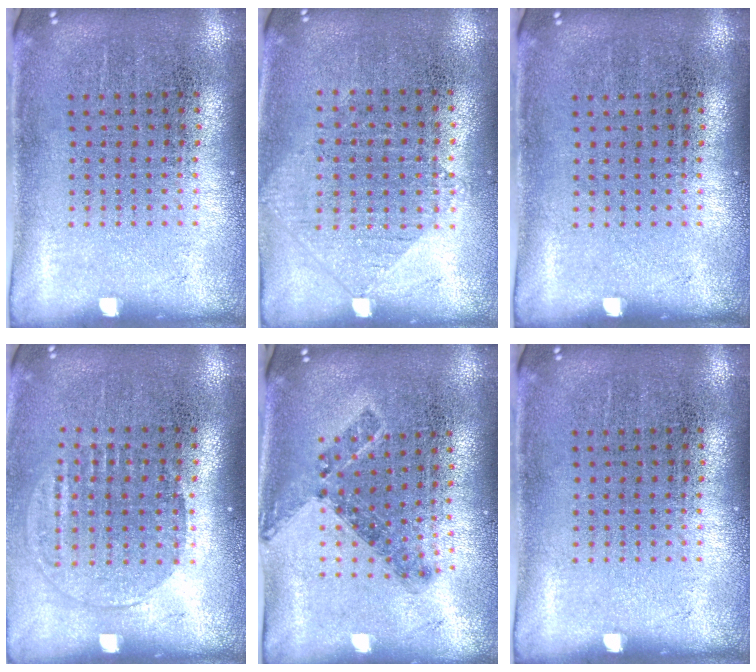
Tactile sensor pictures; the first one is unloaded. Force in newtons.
{"total": 1.0, "press": 0.9, "slide": 0.4}
{"total": 0.0}
{"total": 1.4, "press": 1.2, "slide": 0.7}
{"total": 0.8, "press": 0.8, "slide": 0.3}
{"total": 0.0}